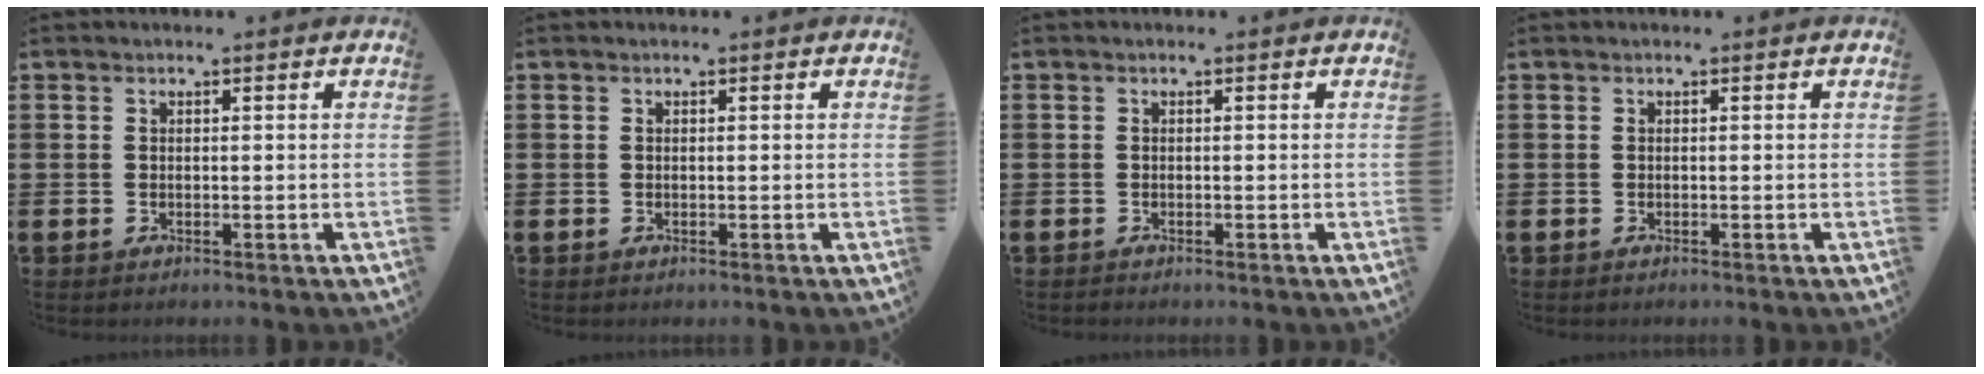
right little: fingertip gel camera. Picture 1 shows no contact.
{"total": 0.0}
{"total": 0.0}
{"total": 0.0}